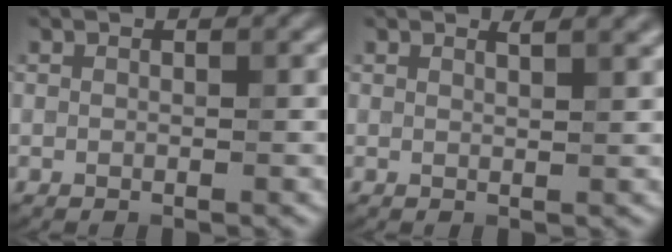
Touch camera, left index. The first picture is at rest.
{"total": 1.6, "force": [1.3, 0.5, 0.9], "torque": [-0.003, 0.004, 0.014]}